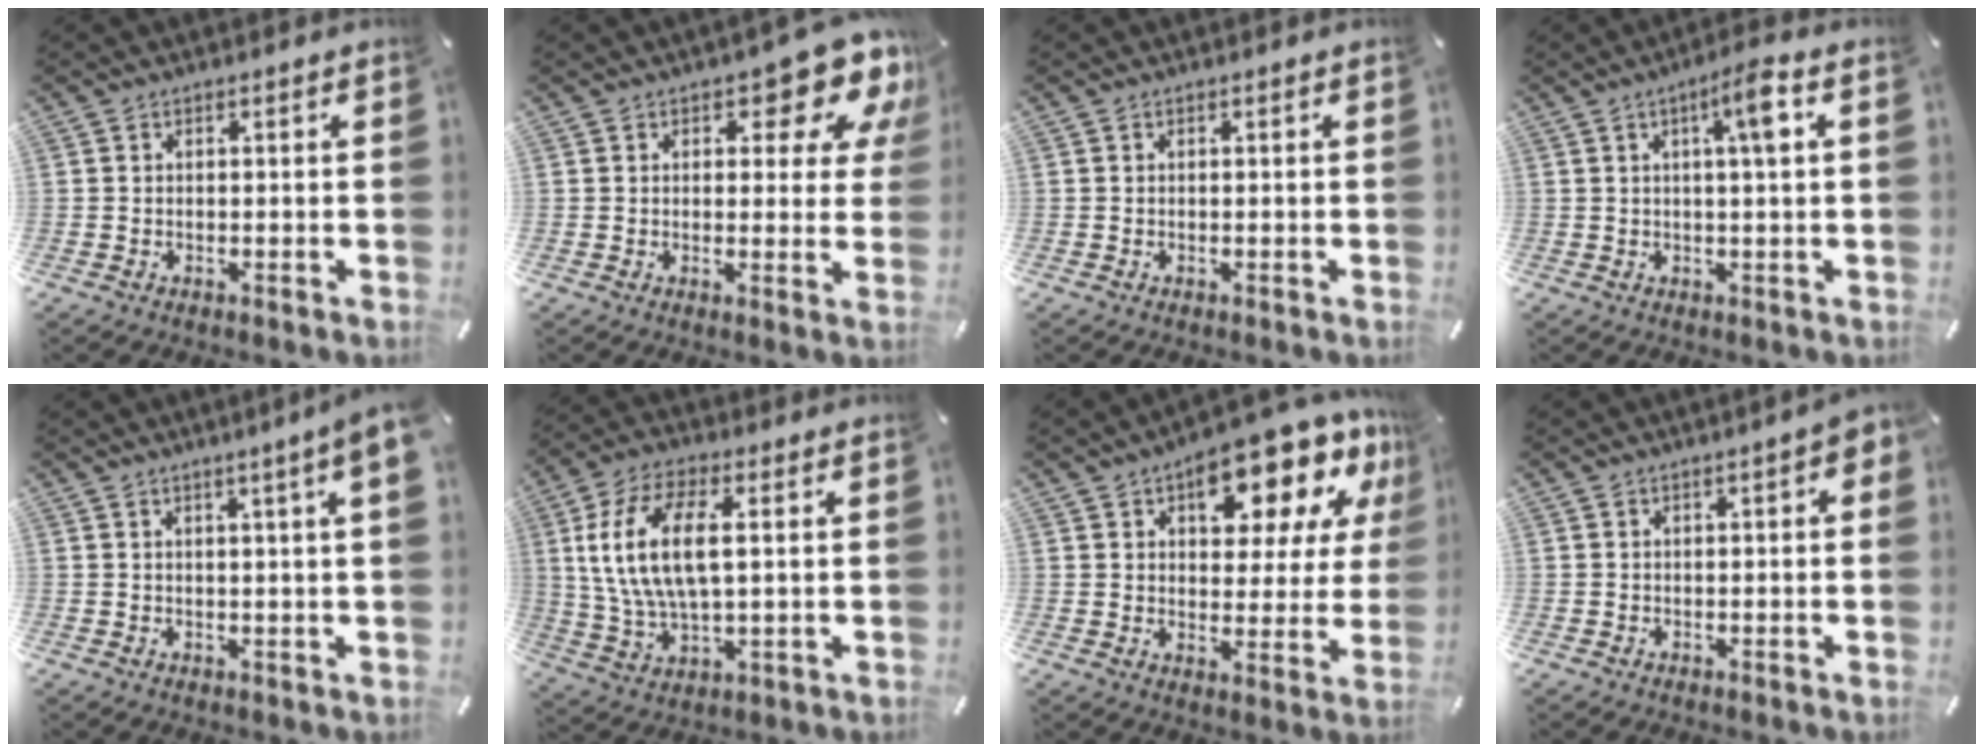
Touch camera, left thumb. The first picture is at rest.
{"total": 10.9, "force": [6.3, 4.8, 7.5], "torque": [-0.083, -0.040, 0.102]}
{"total": 0.0}
{"total": 6.5, "force": [2.0, 0.5, 6.2], "torque": [-0.107, -0.003, 0.025]}
{"total": 5.1, "force": [2.1, -0.1, 4.6], "torque": [-0.080, -0.004, 0.034]}
{"total": 14.3, "force": [3.1, 6.7, 12.3], "torque": [-0.270, 0.001, 0.053]}
{"total": 18.9, "force": [11.7, 8.5, 12.0], "torque": [-0.157, -0.078, 0.193]}
{"total": 2.8, "force": [0.4, 0.7, 2.7], "torque": [-0.040, 0.002, 0.004]}